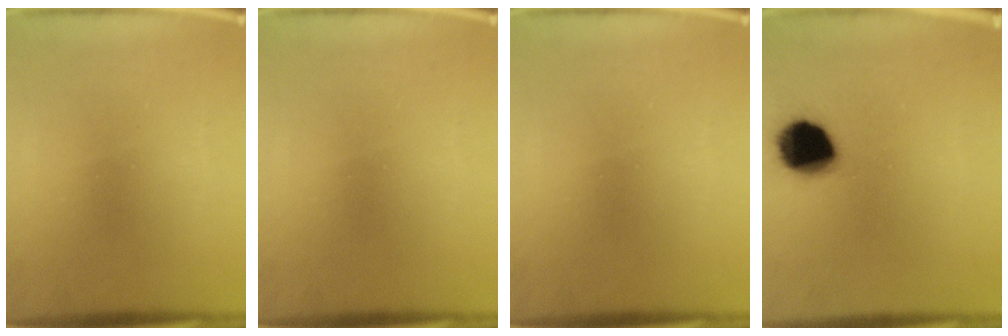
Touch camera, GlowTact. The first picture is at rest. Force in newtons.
{"total": 0.0}
{"total": 0.0}
{"total": 13.6}